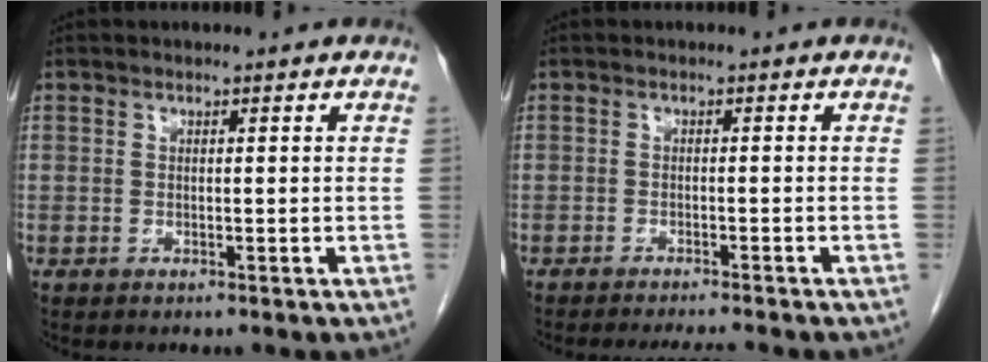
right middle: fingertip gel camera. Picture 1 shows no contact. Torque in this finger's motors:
{"motor_torque": [0.03, -0.02, 0.01, 0.00]}